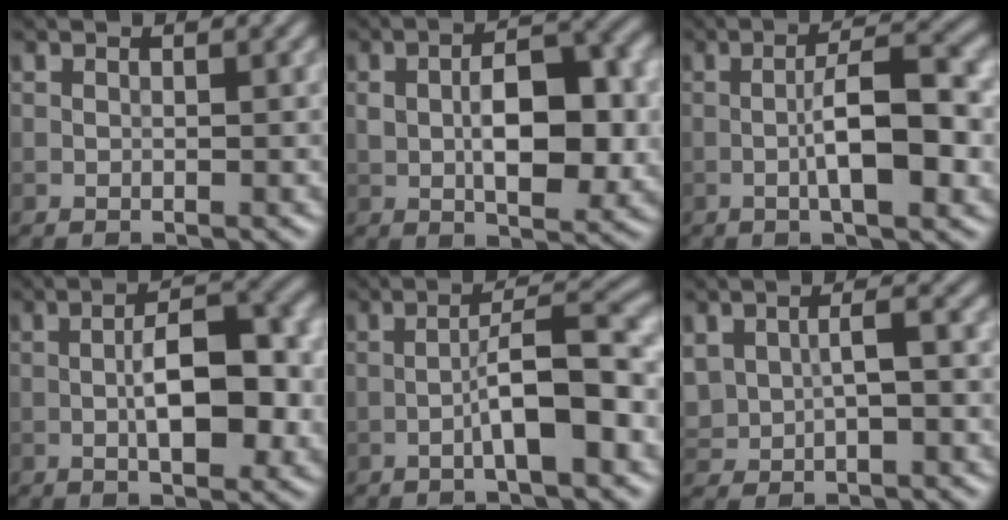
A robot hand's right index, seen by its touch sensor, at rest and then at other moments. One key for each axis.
{"total": 8.1, "fx": -0.1, "fy": 4.1, "fz": 7.0, "tx": -0.117, "ty": 0.000, "tz": -0.002}
{"total": 6.6, "fx": -1.3, "fy": 1.7, "fz": 6.2, "tx": -0.105, "ty": 0.010, "tz": -0.025}
{"total": 7.0, "fx": -1.1, "fy": 2.8, "fz": 6.3, "tx": -0.100, "ty": 0.007, "tz": -0.020}
{"total": 5.8, "fx": -2.1, "fy": 0.9, "fz": 5.3, "tx": -0.085, "ty": 0.023, "tz": -0.036}
{"total": 3.7, "fx": 0.2, "fy": 2.3, "fz": 2.9, "tx": -0.065, "ty": 0.004, "tz": 0.008}